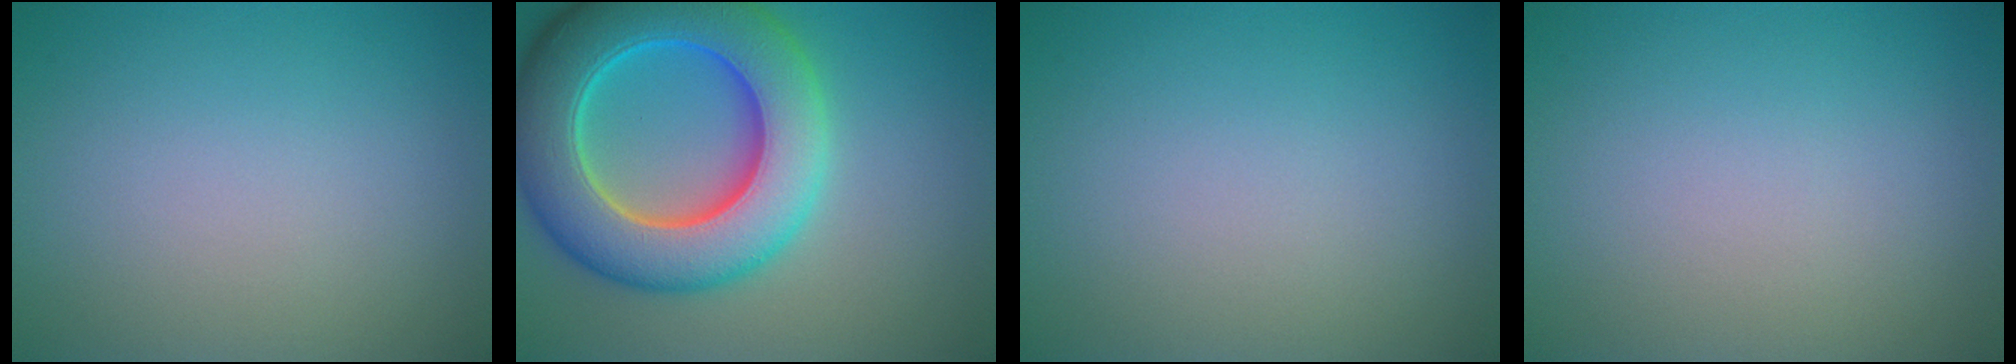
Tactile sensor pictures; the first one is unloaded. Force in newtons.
{"total": 11.7, "press": 11.7, "slide": 0.2}
{"total": 0.0}
{"total": 0.0}